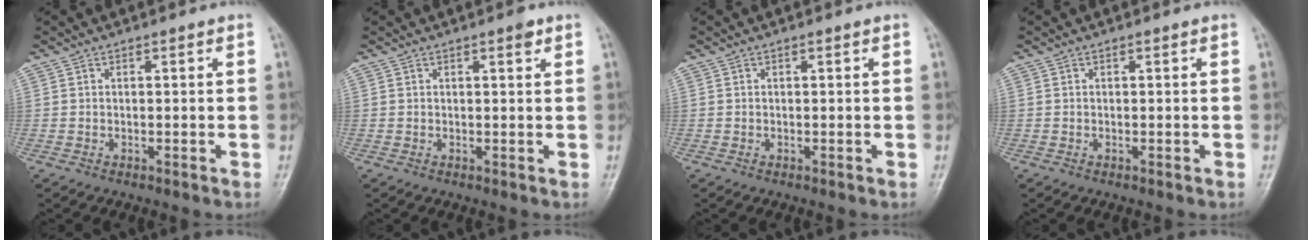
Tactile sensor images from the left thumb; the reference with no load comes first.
{"total": 1.3, "force": [0.8, 0.3, 1.0], "torque": [-0.013, -0.003, 0.010]}
{"total": 0.0}
{"total": 0.0}